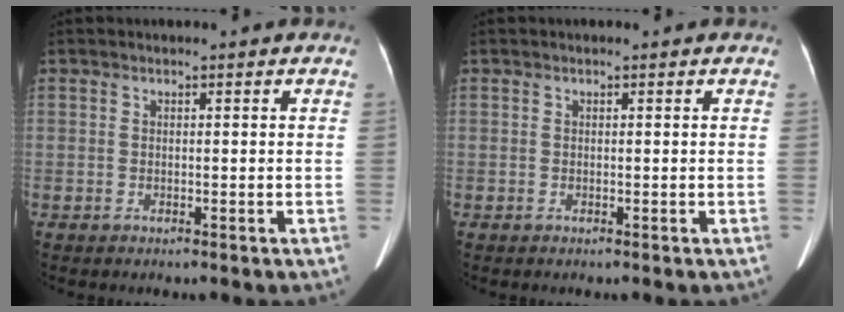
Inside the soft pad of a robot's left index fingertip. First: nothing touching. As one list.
[{"total": 0.0}]